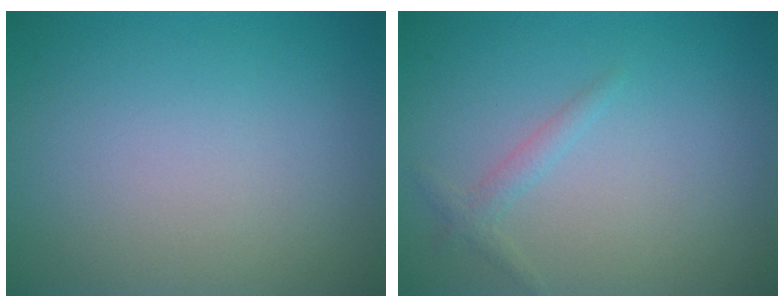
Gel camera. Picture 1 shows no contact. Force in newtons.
{"total": 1.1, "press": 1.1, "slide": 0.0}